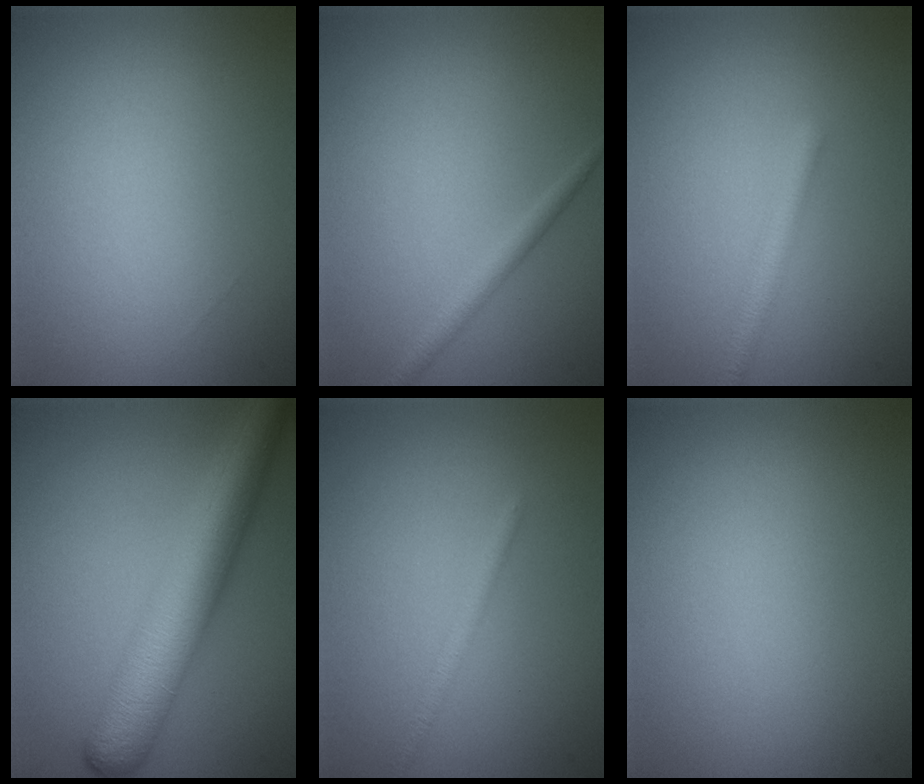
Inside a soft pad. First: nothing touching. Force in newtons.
{"total": 1.6, "press": 1.6, "slide": 0.1}
{"total": 2.1, "press": 2.1, "slide": 0.1}
{"total": 9.0, "press": 9.0, "slide": 0.2}
{"total": 1.4, "press": 1.4, "slide": 0.1}
{"total": 0.0}